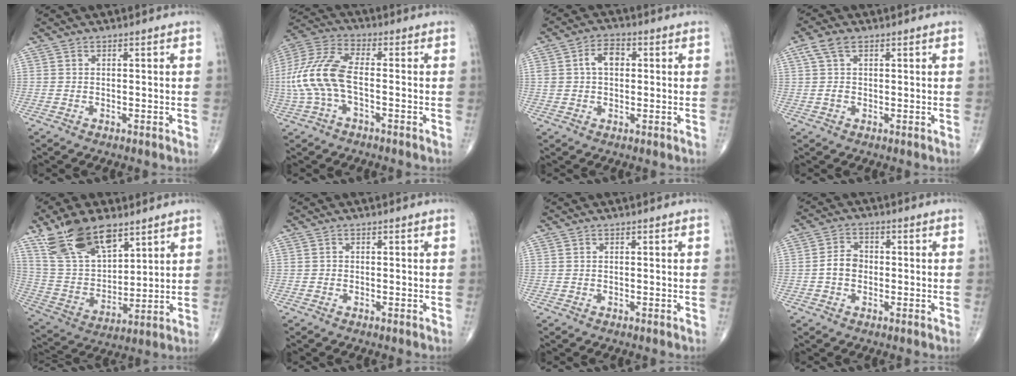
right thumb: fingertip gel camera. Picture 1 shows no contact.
{"total": 12.7, "force": [-1.8, 5.9, 11.1], "torque": [-0.263, 0.030, -0.039]}
{"total": 5.7, "force": [1.0, 3.8, 4.1], "torque": [-0.064, 0.016, 0.015]}
{"total": 4.0, "force": [1.6, 2.5, 2.8], "torque": [-0.056, 0.009, 0.032]}
{"total": 17.2, "force": [11.1, 8.1, 10.4], "torque": [-0.165, -0.041, 0.222]}
{"total": 0.0}
{"total": 0.0}
{"total": 4.2, "force": [-0.7, 3.3, 2.5], "torque": [-0.037, 0.015, -0.019]}